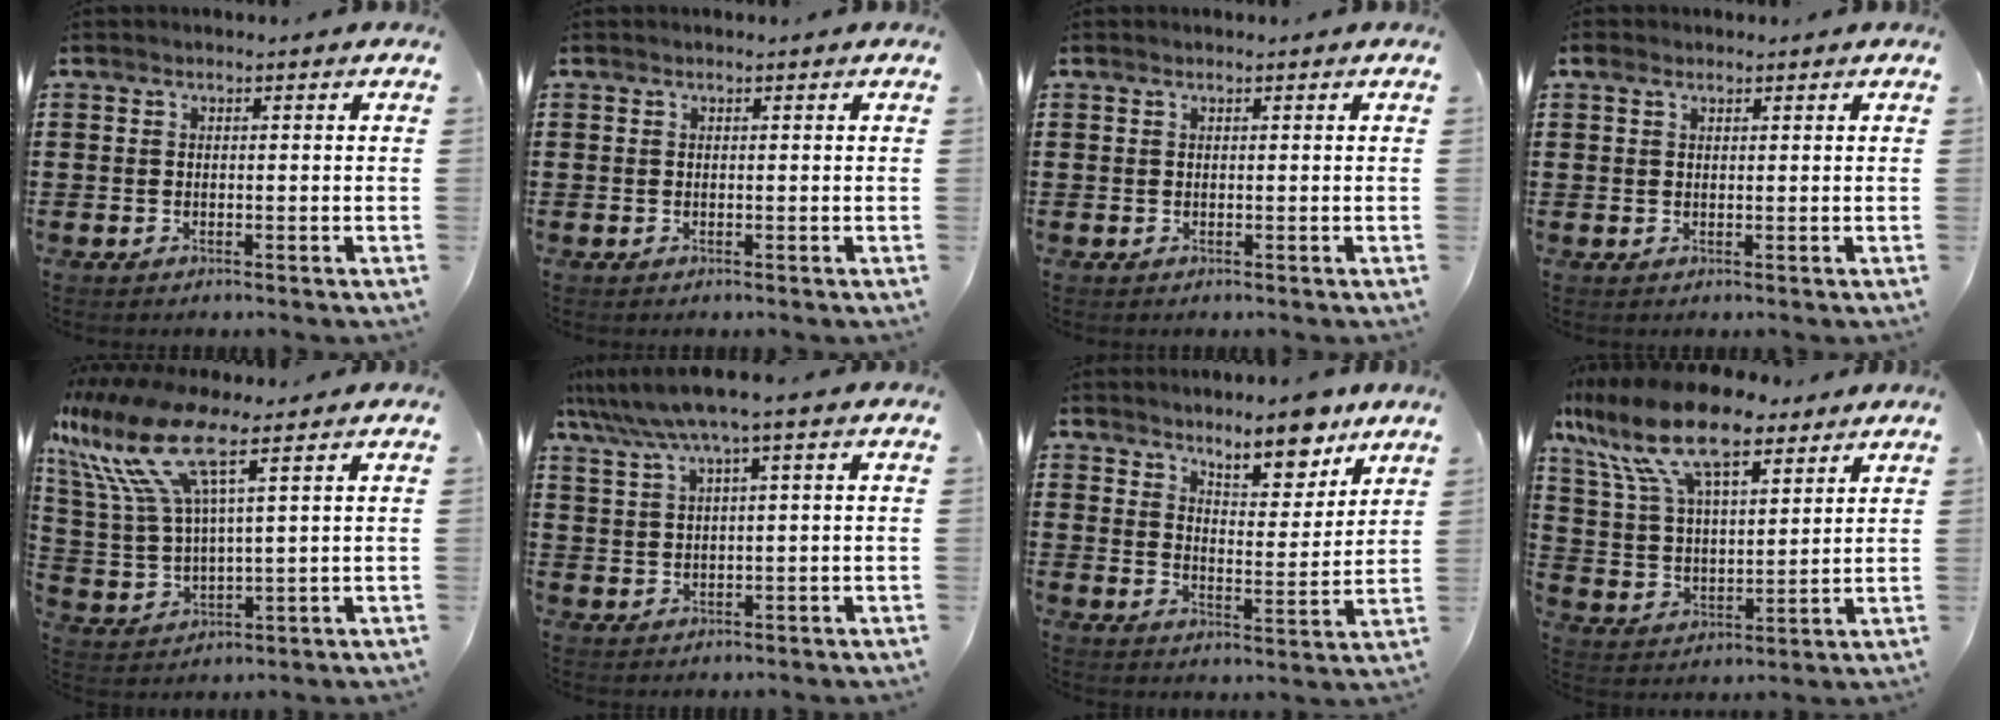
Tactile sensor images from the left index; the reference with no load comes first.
{"total": 0.0}
{"total": 0.0}
{"total": 1.6, "force": [0.9, 1.0, 0.9], "torque": [-0.021, 0.008, 0.016]}
{"total": 12.4, "force": [7.7, 3.3, 9.2], "torque": [-0.234, -0.037, 0.128]}
{"total": 5.0, "force": [2.9, -0.3, 4.0], "torque": [-0.094, -0.012, 0.046]}
{"total": 8.2, "force": [7.3, 1.8, 3.5], "torque": [-0.046, -0.044, 0.124]}
{"total": 15.1, "force": [10.6, 5.1, 9.4], "torque": [-0.220, -0.022, 0.190]}